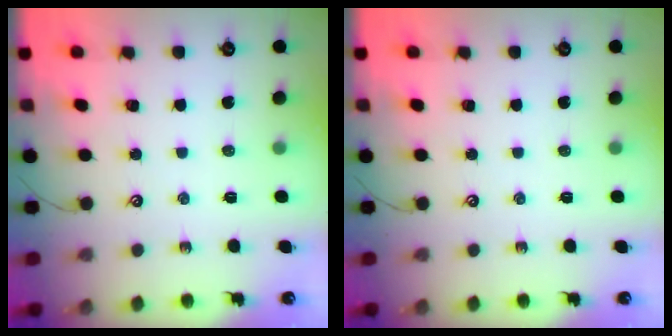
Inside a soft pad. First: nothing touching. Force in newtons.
{"total": 0.0}